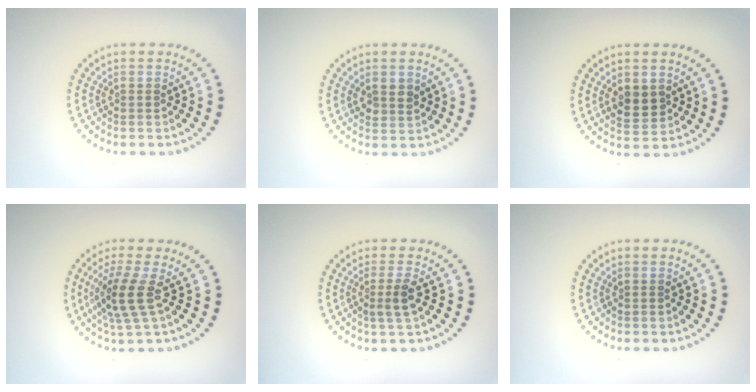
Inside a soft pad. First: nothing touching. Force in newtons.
{"total": 1.8, "press": 1.7, "slide": 0.6}
{"total": 2.6, "press": 2.6, "slide": 0.5}
{"total": 3.5, "press": 2.7, "slide": 2.2}
{"total": 2.0, "press": 1.6, "slide": 1.3}
{"total": 0.0}